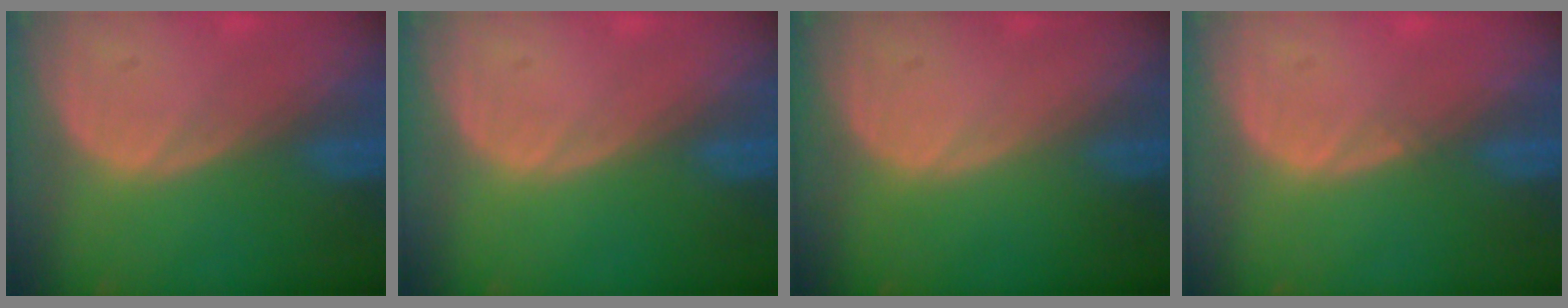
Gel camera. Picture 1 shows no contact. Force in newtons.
{"total": 0.0}
{"total": 0.0}
{"total": 0.6, "press": 0.5, "slide": 0.4}